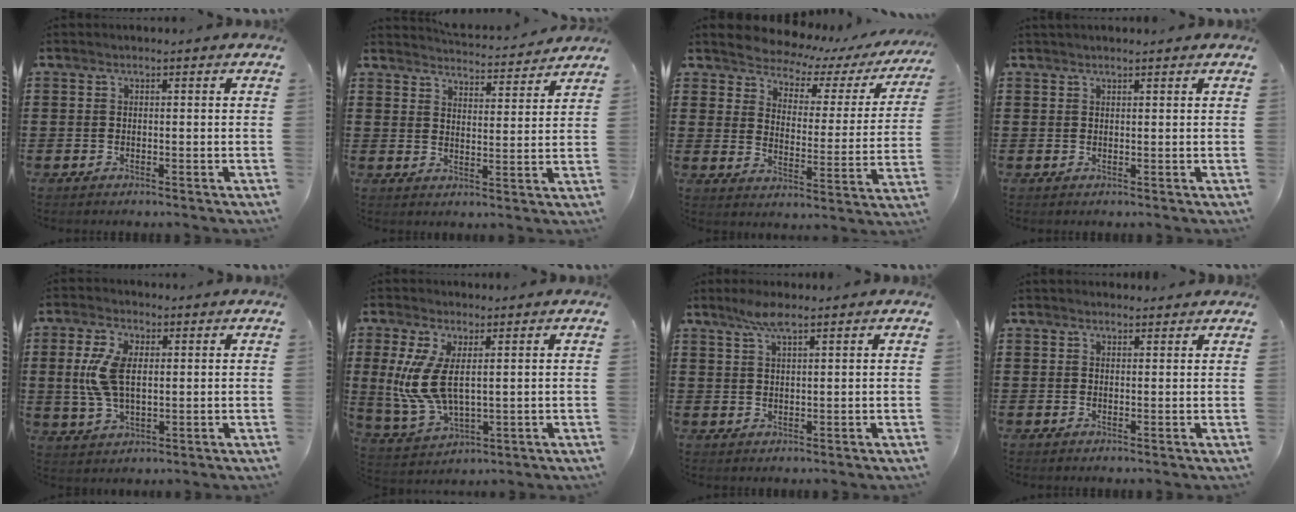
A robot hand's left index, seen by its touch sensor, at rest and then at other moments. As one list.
[{"total": 4.1, "force": [4.1, -0.2, 0.2], "torque": [-0.015, -0.034, 0.067]}, {"total": 3.7, "force": [3.5, 1.2, 0.6], "torque": [-0.040, -0.032, 0.051]}, {"total": 0.9, "force": [0.8, 0.0, 0.4], "torque": [-0.008, -0.001, 0.016]}, {"total": 7.6, "force": [1.3, 4.1, 6.3], "torque": [-0.149, 0.008, 0.017]}, {"total": 9.3, "force": [1.4, 4.1, 8.2], "torque": [-0.196, -0.011, 0.022]}, {"total": 4.0, "force": [2.7, 0.9, 2.9], "torque": [-0.062, 0.005, 0.047]}, {"total": 1.3, "force": [1.3, 0.5, 0.0], "torque": [-0.003, 0.001, 0.026]}]